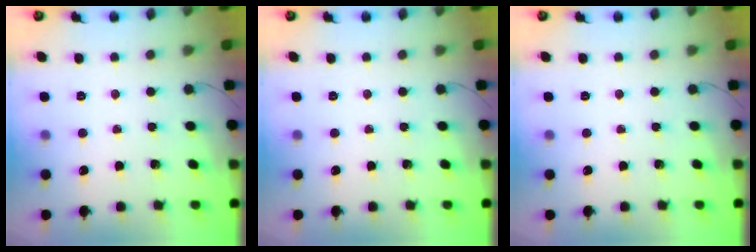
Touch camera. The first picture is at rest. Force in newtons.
{"total": 0.0}
{"total": 0.0}